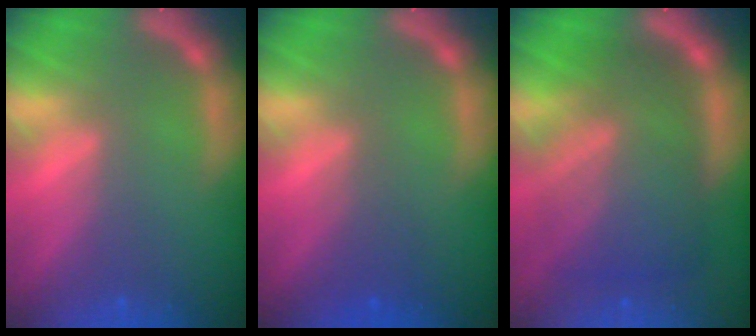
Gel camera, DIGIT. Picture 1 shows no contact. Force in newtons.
{"total": 2.0}
{"total": 10.0}